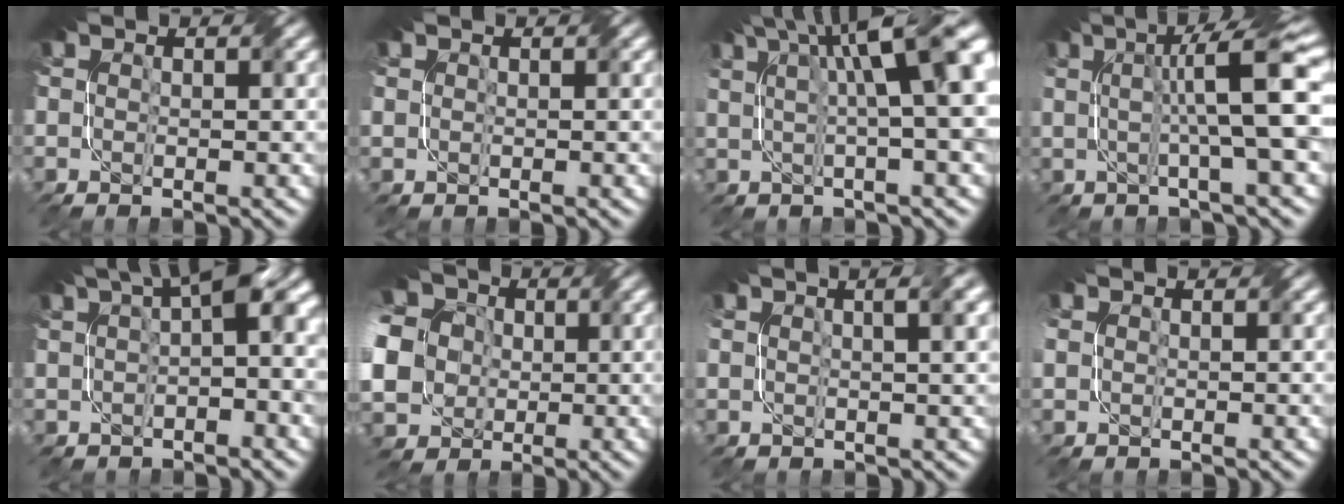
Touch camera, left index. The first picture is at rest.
{"total": 1.1, "force": [0.6, 0.1, -0.9], "torque": [0.015, 0.005, 0.005]}
{"total": 9.7, "force": [3.6, 2.8, 8.6], "torque": [-0.112, 0.028, 0.055]}
{"total": 6.4, "force": [1.3, 0.7, 6.2], "torque": [-0.090, 0.018, 0.015]}
{"total": 5.0, "force": [1.8, 1.3, 4.5], "torque": [-0.055, 0.023, 0.019]}
{"total": 12.0, "force": [0.9, 10.7, 5.4], "torque": [-0.145, 0.007, -0.018]}
{"total": 3.6, "force": [2.0, 1.4, 2.7], "torque": [-0.015, 0.025, 0.012]}
{"total": 1.1, "force": [0.6, 0.9, -0.3], "torque": [0.004, 0.006, 0.009]}